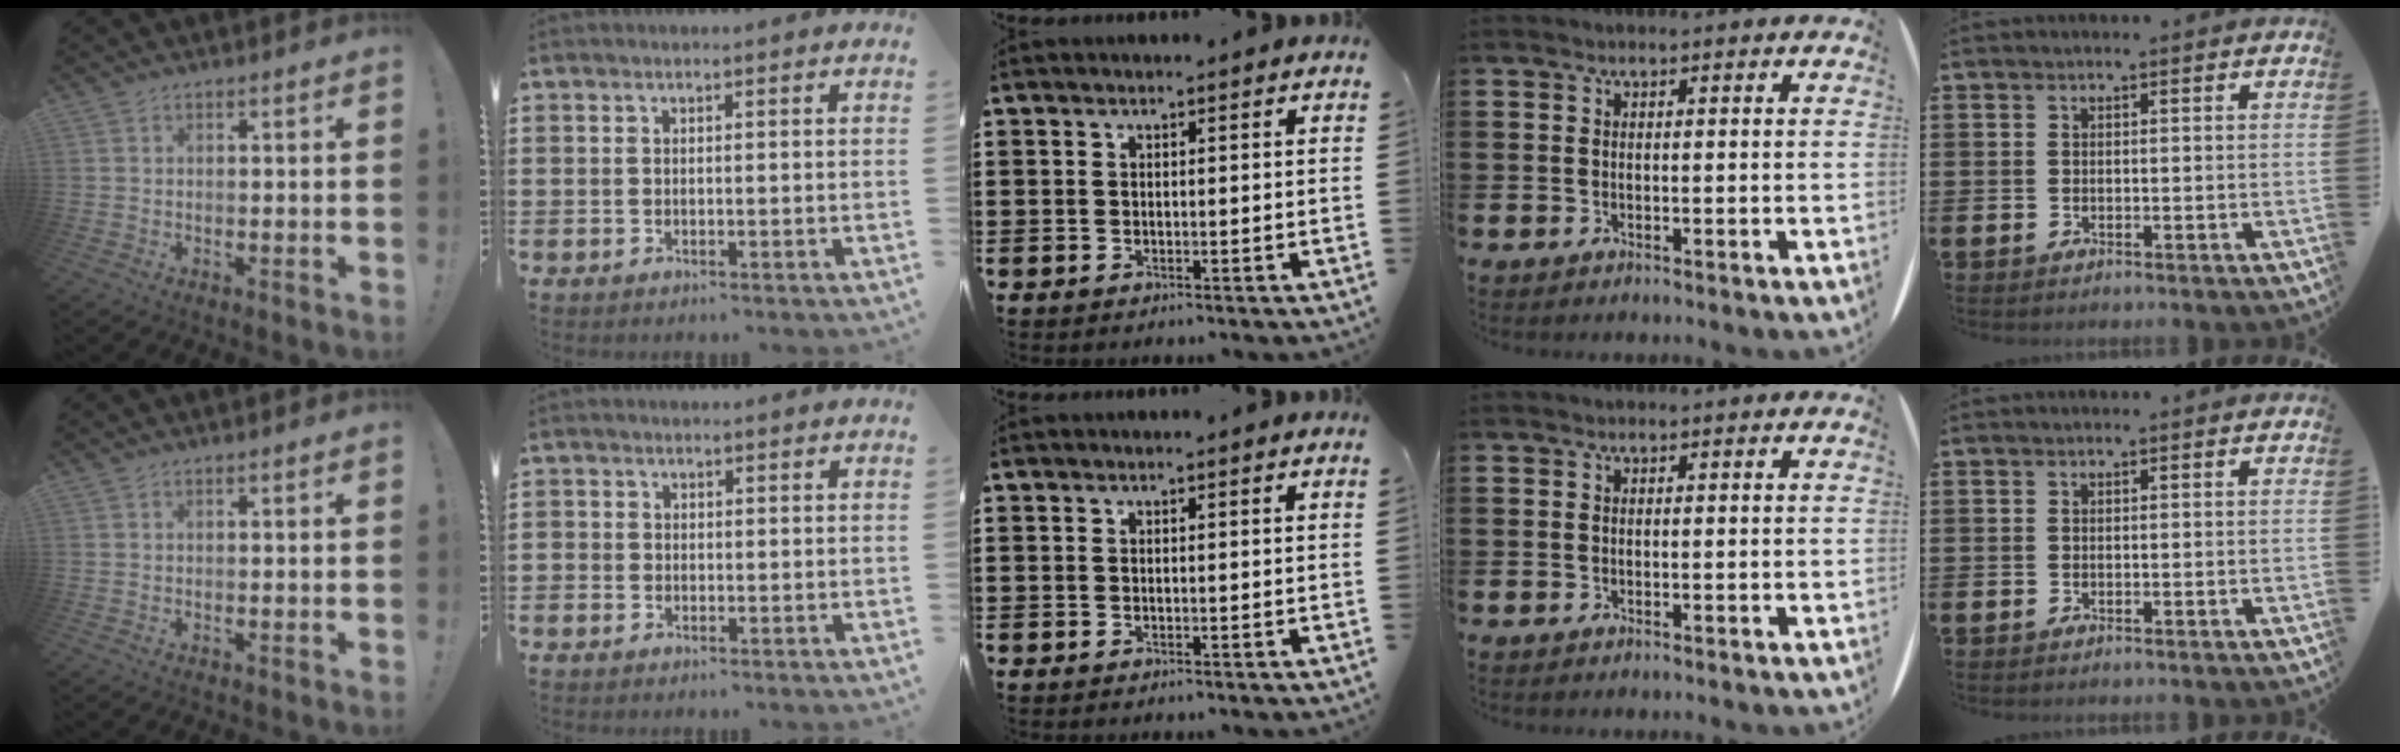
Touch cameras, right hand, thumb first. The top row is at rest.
{"index": {"total": 0.7, "force": [-0.4, 0.6, 0.0], "torque": [-0.002, 0.003, -0.010]}}